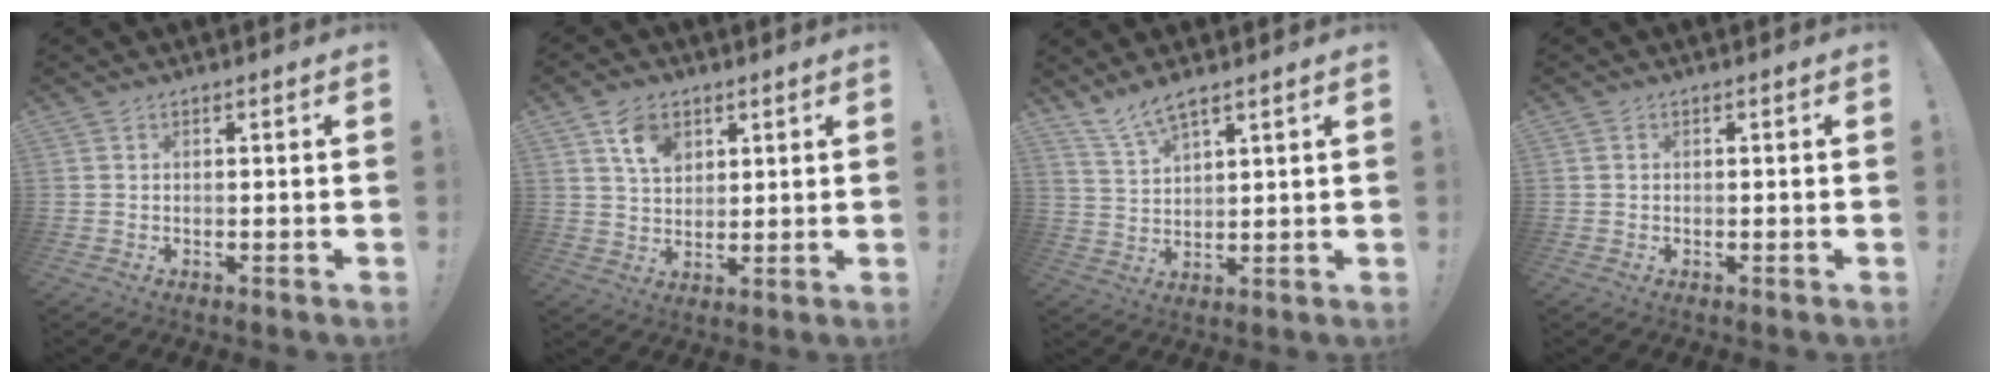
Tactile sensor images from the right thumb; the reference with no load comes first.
{"total": 9.2, "force": [5.0, 6.5, 4.1], "torque": [-0.060, -0.020, 0.094]}
{"total": 6.2, "force": [5.3, 1.2, 3.0], "torque": [-0.069, -0.024, 0.100]}
{"total": 0.7, "force": [0.1, 0.7, -0.1], "torque": [0.003, 0.005, 0.001]}